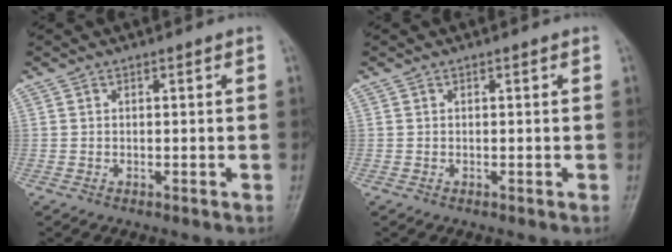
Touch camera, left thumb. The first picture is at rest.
{"total": 0.0}